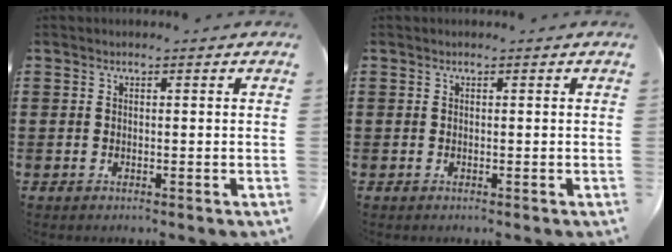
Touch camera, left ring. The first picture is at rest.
{"total": 0.0}